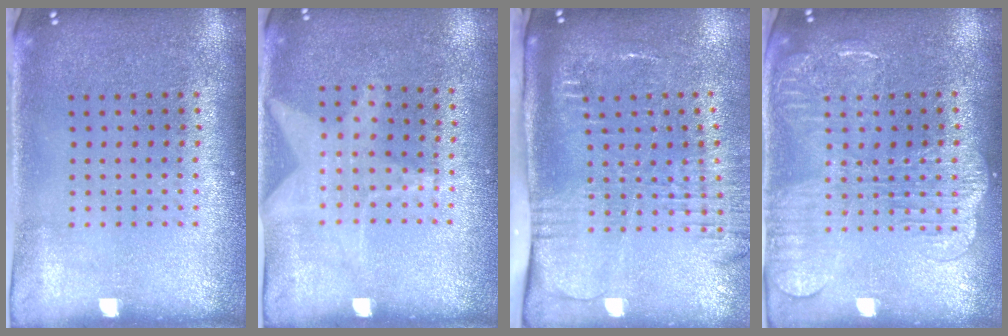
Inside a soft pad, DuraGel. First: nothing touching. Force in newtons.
{"total": 1.2, "press": 1.1, "slide": 0.3}
{"total": 2.7, "press": 2.0, "slide": 1.8}
{"total": 2.0, "press": 2.0, "slide": 0.4}